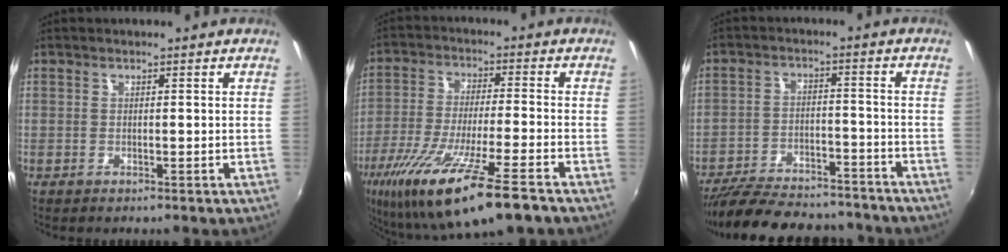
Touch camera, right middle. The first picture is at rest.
{"total": 20.0, "force": [-12.7, 2.3, 15.2], "torque": [-0.294, -0.059, -0.218]}
{"total": 21.3, "force": [-18.6, 6.2, 8.4], "torque": [-0.175, -0.005, -0.260]}